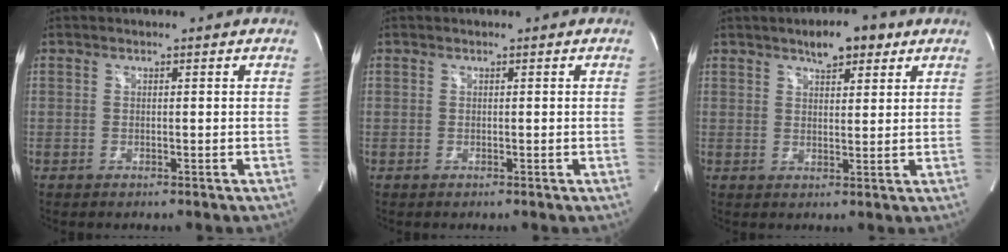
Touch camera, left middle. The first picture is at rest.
{"total": 0.0}
{"total": 5.6, "force": [3.7, 1.9, 3.8], "torque": [-0.061, 0.011, 0.055]}